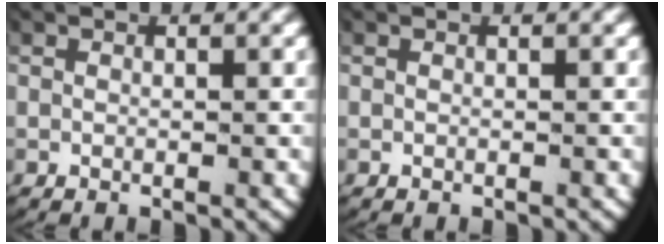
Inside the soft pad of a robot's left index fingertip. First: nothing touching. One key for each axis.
{"total": 0.0}